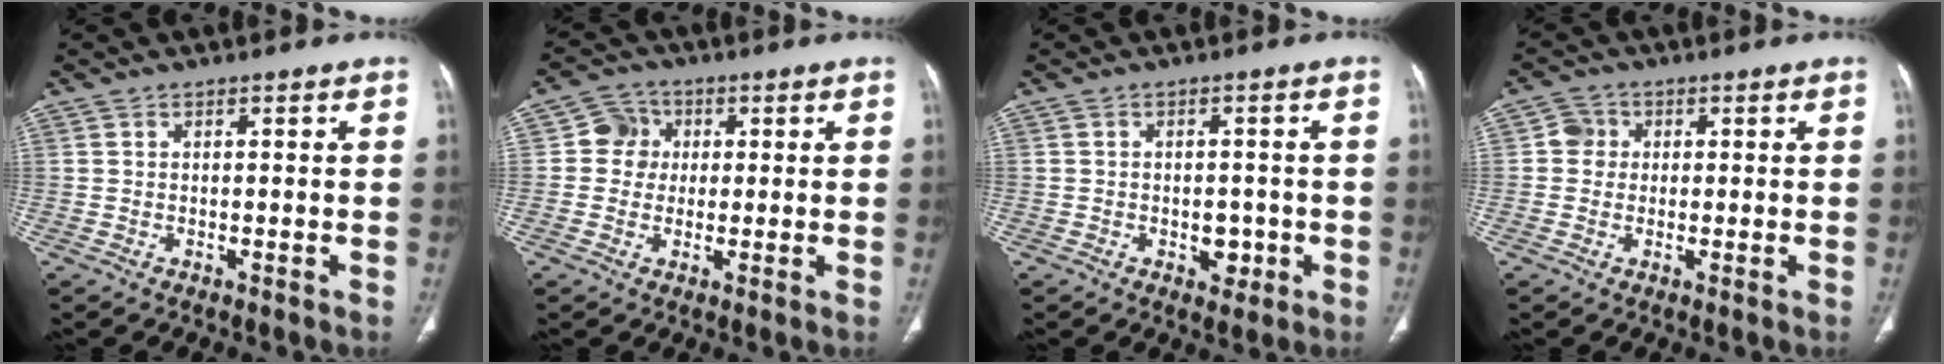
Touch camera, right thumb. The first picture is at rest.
{"total": 5.2, "force": [0.6, 5.0, 1.3], "torque": [0.008, 0.009, 0.004]}
{"total": 3.5, "force": [-1.1, 2.5, 2.2], "torque": [-0.010, 0.006, -0.010]}
{"total": 3.3, "force": [0.4, 3.2, 0.9], "torque": [0.006, 0.006, 0.002]}